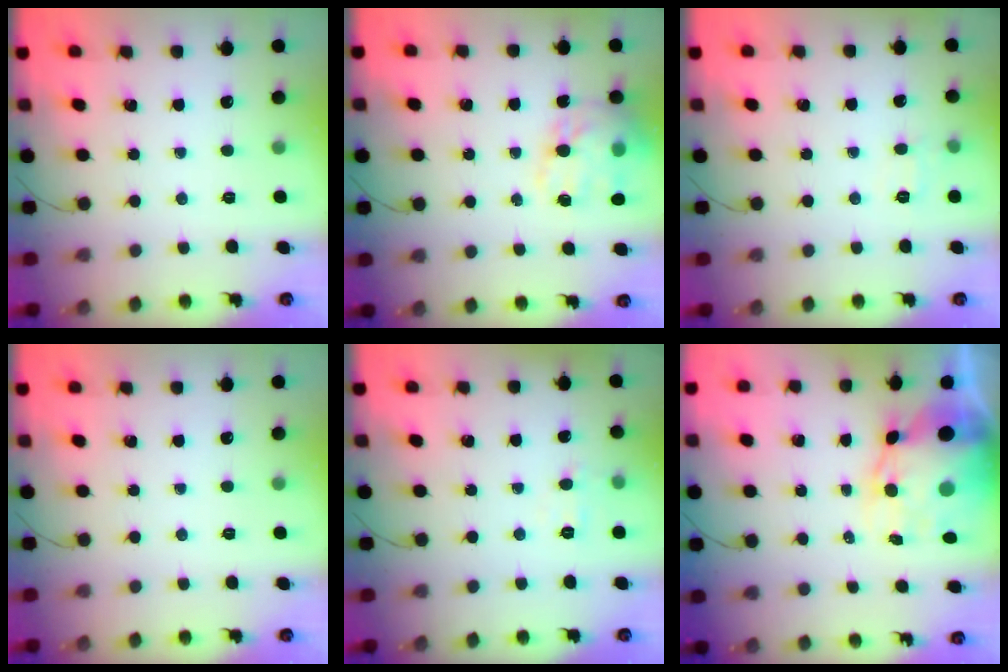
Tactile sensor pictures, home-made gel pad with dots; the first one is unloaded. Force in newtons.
{"total": 17.0, "press": 16.5, "slide": 3.9}
{"total": 6.7, "press": 6.5, "slide": 1.7}
{"total": 0.0}
{"total": 4.0, "press": 3.8, "slide": 1.4}
{"total": 10.6, "press": 10.1, "slide": 3.0}